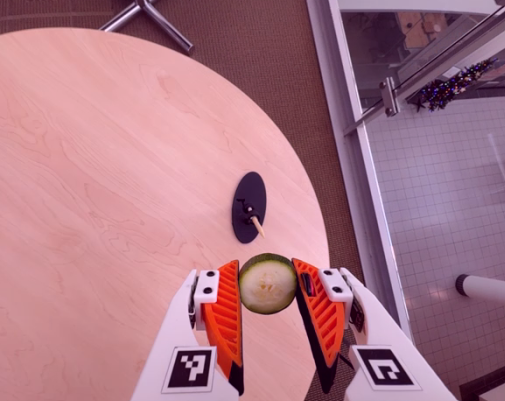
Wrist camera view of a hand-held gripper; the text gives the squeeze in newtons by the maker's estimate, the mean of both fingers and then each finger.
{"total": 8.0, "left": 7.9, "right": 8.1}